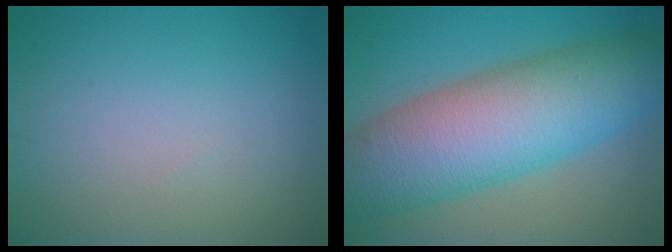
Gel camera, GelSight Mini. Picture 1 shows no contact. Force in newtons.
{"total": 12.7, "press": 12.7, "slide": 0.3}